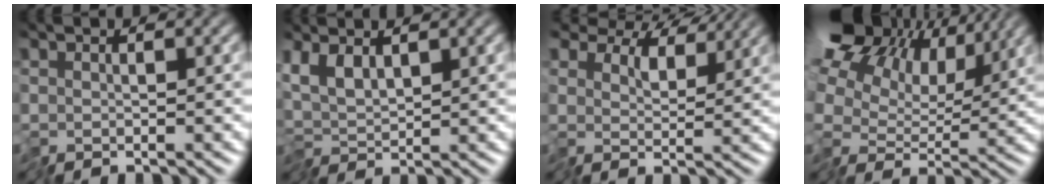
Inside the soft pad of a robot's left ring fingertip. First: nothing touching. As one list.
[{"total": 2.6, "force": [1.0, 0.9, 2.2], "torque": [-0.048, 0.004, 0.013]}, {"total": 8.4, "force": [6.6, 4.1, 3.2], "torque": [-0.090, 0.010, 0.104]}, {"total": 13.5, "force": [6.1, 8.5, 8.5], "torque": [-0.172, 0.037, 0.107]}]